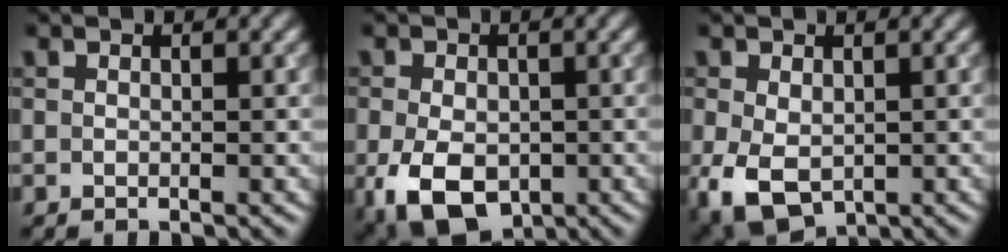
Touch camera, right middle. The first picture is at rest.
{"total": 7.8, "force": [-2.6, 5.1, 5.3], "torque": [-0.111, -0.023, -0.043]}
{"total": 5.9, "force": [-1.4, 3.9, 4.2], "torque": [-0.097, -0.020, -0.020]}